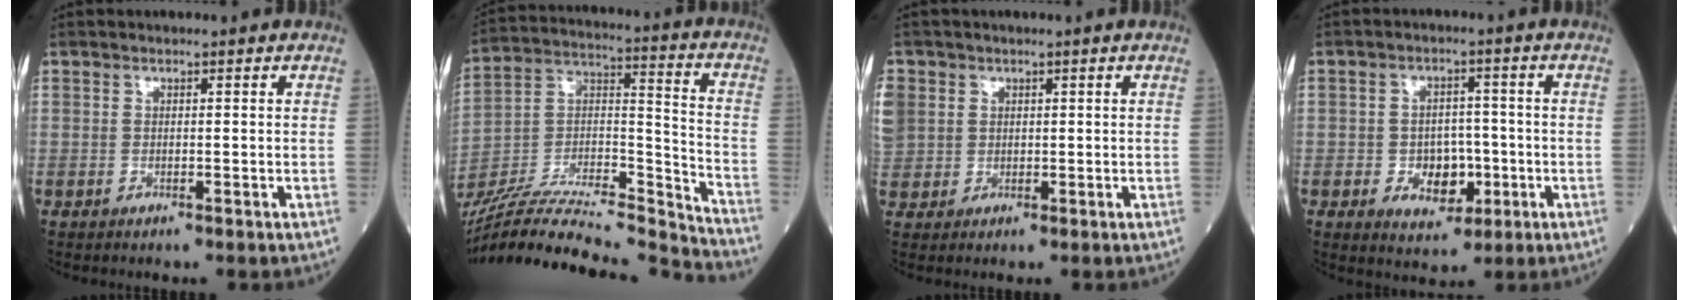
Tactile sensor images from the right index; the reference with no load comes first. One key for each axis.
{"total": 28.9, "fx": -27.1, "fy": 1.8, "fz": 10.0, "tx": -0.171, "ty": 0.003, "tz": -0.431}
{"total": 9.5, "fx": 2.3, "fy": 8.6, "fz": 3.3, "tx": -0.130, "ty": 0.031, "tz": 0.058}
{"total": 6.4, "fx": -1.5, "fy": 4.4, "fz": 4.4, "tx": -0.063, "ty": 0.006, "tz": -0.018}